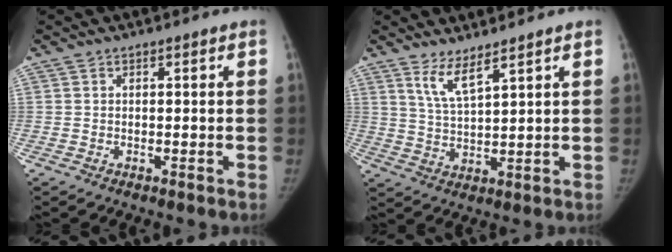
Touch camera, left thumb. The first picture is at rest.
{"total": 5.1, "force": [3.7, 0.7, 3.4], "torque": [-0.067, -0.035, 0.079]}